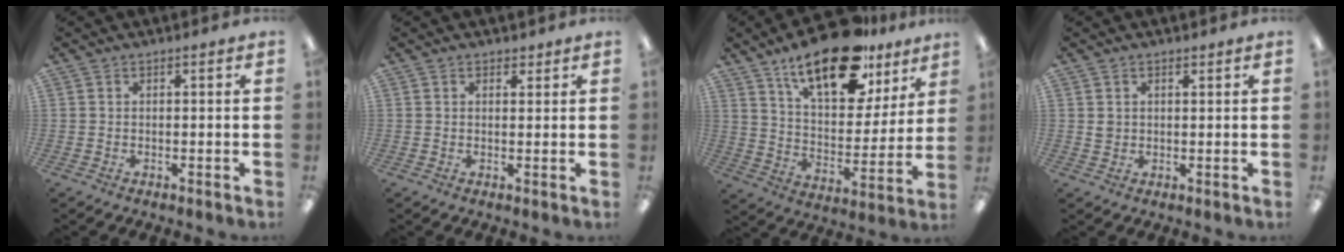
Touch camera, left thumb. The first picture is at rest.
{"total": 1.6, "force": [1.1, 1.0, 0.5], "torque": [-0.002, -0.002, 0.019]}
{"total": 21.5, "force": [14.7, 9.2, 12.8], "torque": [-0.203, -0.080, 0.250]}
{"total": 1.9, "force": [0.8, 1.6, 0.6], "torque": [-0.014, 0.004, 0.014]}